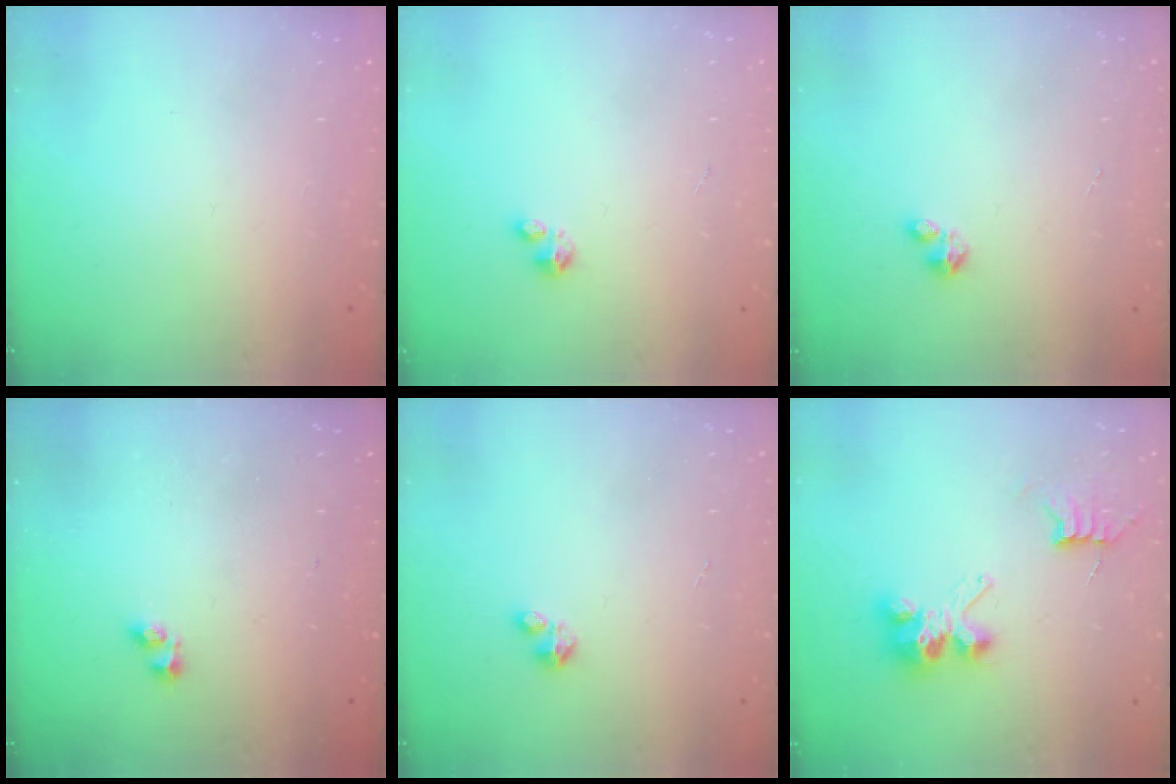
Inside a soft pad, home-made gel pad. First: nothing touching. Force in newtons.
{"total": 2.1, "press": 2.0, "slide": 0.5}
{"total": 1.7, "press": 1.7, "slide": 0.2}
{"total": 0.9, "press": 0.4, "slide": 0.8}
{"total": 1.7, "press": 1.7, "slide": 0.2}
{"total": 7.5, "press": 7.5, "slide": 0.6}